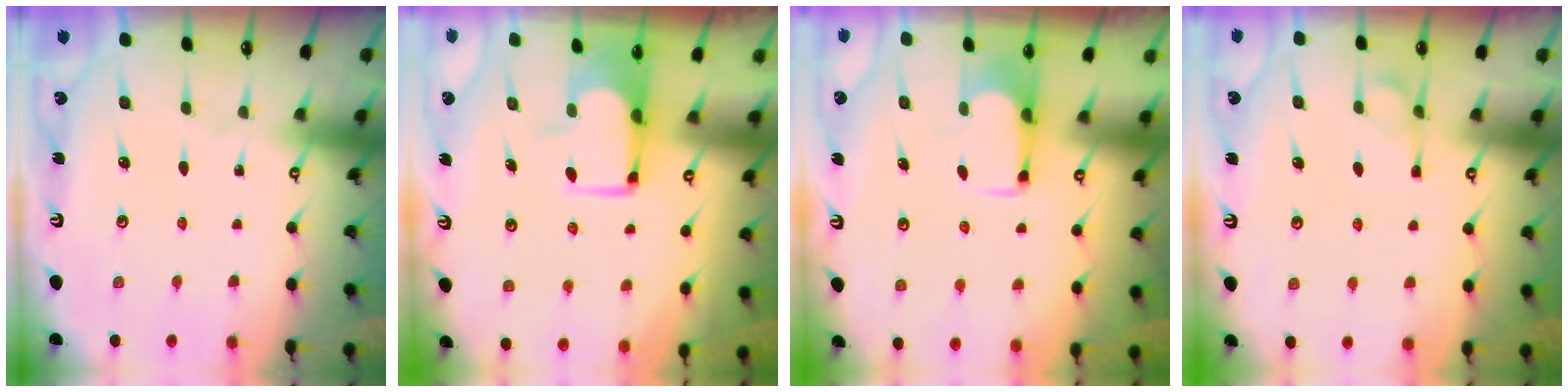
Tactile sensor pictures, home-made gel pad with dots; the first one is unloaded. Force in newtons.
{"total": 2.2, "press": 2.2, "slide": 0.2}
{"total": 2.3, "press": 2.2, "slide": 0.8}
{"total": 1.6, "press": 1.0, "slide": 1.3}